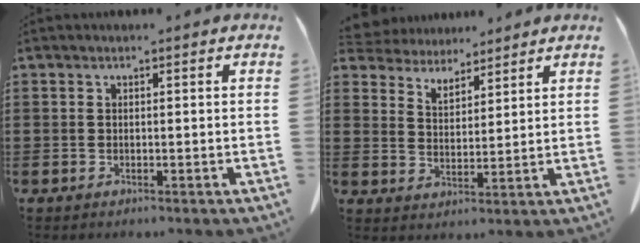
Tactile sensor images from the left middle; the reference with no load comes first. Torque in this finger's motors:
{"motor_torque": [0.42, 0.12, 0.01, -0.01]}